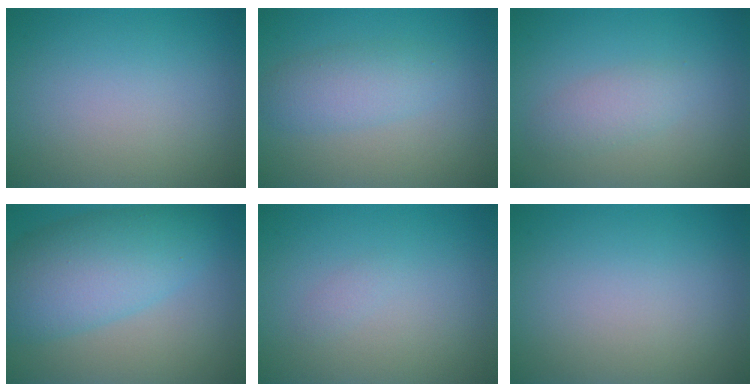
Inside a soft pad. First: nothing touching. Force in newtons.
{"total": 2.8, "press": 2.8, "slide": 0.1}
{"total": 2.0, "press": 2.0, "slide": 0.2}
{"total": 7.6, "press": 7.6, "slide": 0.1}
{"total": 0.6, "press": 0.6, "slide": 0.0}
{"total": 0.0}